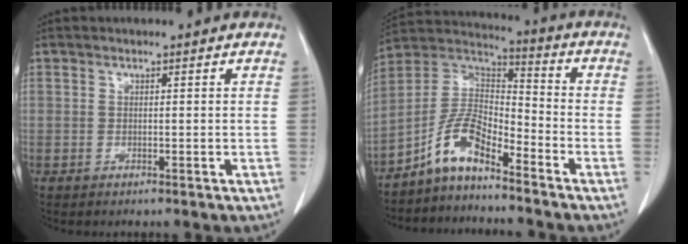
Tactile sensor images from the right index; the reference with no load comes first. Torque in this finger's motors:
{"motor_torque": [0.26, -0.21, 0.16, -0.02]}